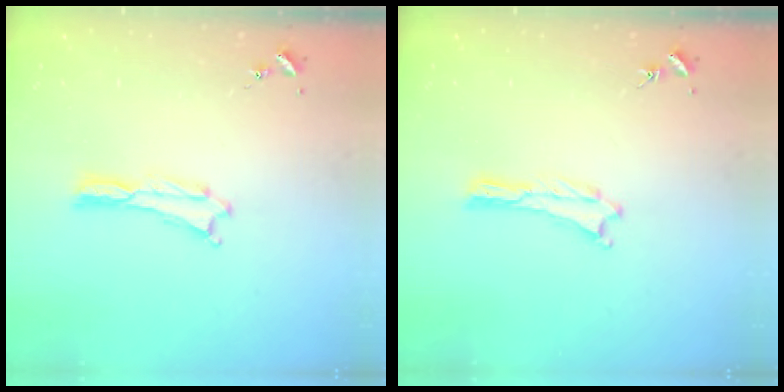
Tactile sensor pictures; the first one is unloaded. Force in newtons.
{"total": 0.0}